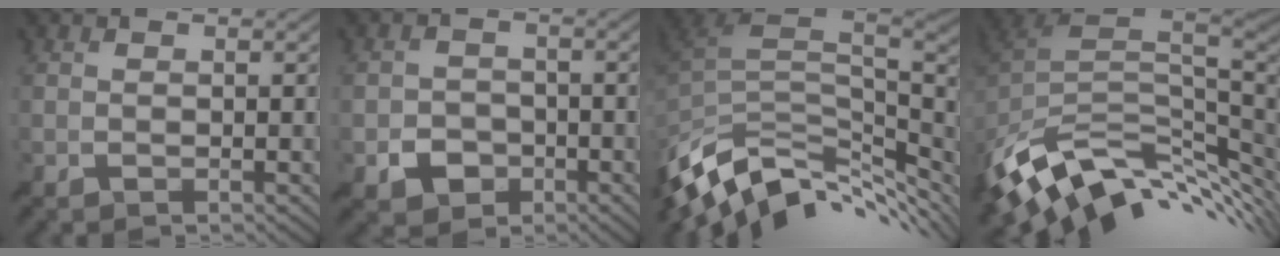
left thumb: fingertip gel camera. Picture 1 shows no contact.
{"total": 3.4, "force": [-1.4, 2.8, 1.3], "torque": [-0.021, -0.003, -0.026]}
{"total": 12.1, "force": [-5.2, 6.3, 8.9], "torque": [-0.216, -0.011, -0.088]}
{"total": 13.3, "force": [-3.1, 7.7, 10.3], "torque": [-0.230, -0.019, -0.039]}